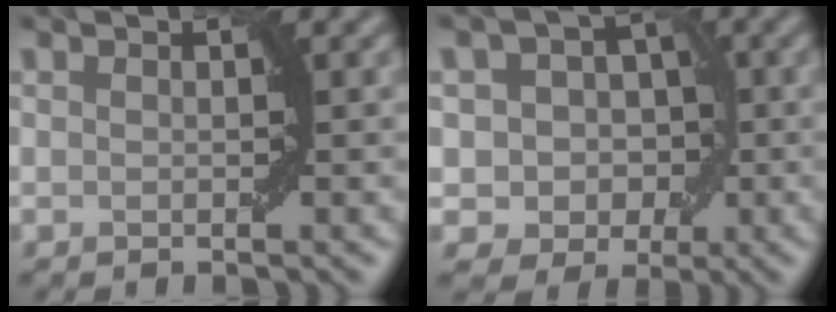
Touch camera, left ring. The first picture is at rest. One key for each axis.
{"total": 5.0, "fx": 0.2, "fy": 4.5, "fz": 2.3, "tx": -0.009, "ty": 0.013, "tz": -0.016}